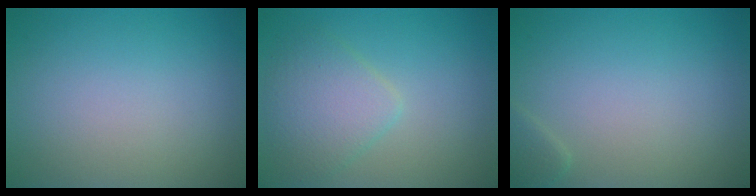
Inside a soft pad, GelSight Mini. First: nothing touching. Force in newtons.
{"total": 3.7, "press": 3.7, "slide": 0.1}
{"total": 1.0, "press": 1.0, "slide": 0.1}